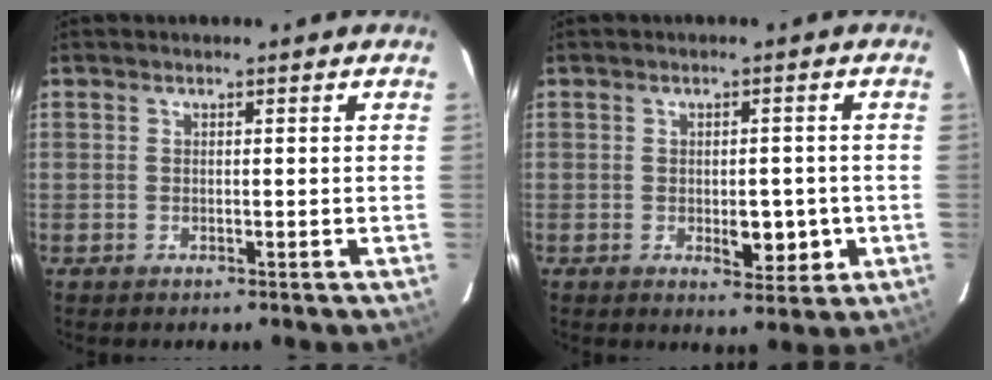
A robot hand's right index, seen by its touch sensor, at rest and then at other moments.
{"total": 5.1, "force": [-1.2, 2.4, 4.3], "torque": [-0.053, -0.003, -0.005]}